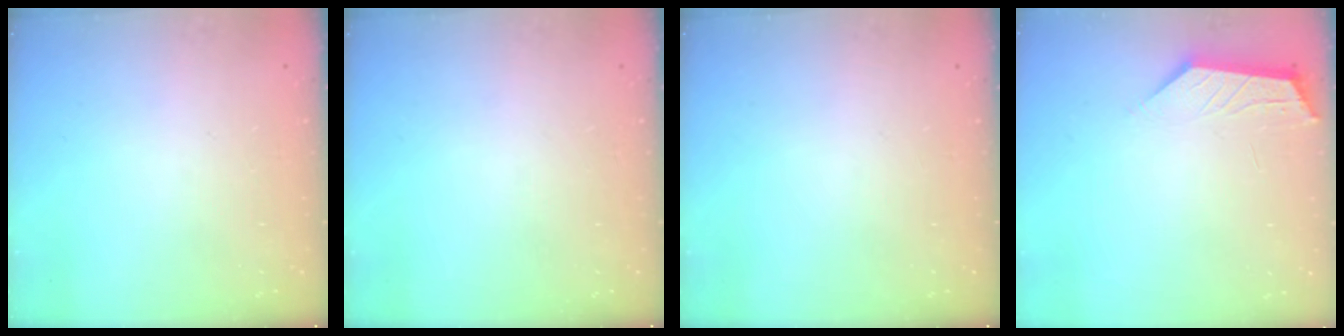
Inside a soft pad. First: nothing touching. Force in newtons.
{"total": 0.0}
{"total": 0.0}
{"total": 2.1, "press": 2.1, "slide": 0.3}